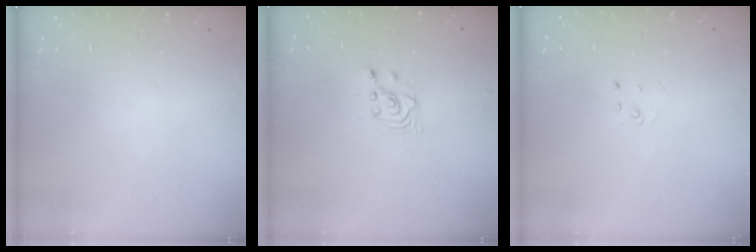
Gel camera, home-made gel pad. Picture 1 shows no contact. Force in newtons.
{"total": 2.6, "press": 2.6, "slide": 0.1}
{"total": 2.0, "press": 2.0, "slide": 0.2}